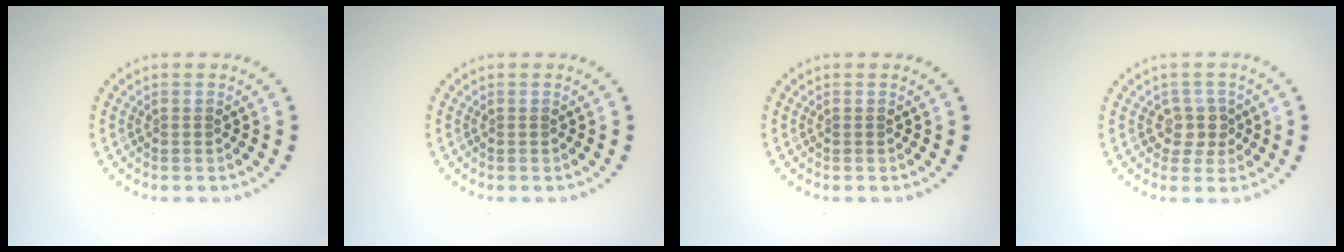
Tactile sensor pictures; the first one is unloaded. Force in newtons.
{"total": 0.0}
{"total": 0.0}
{"total": 2.1, "press": 1.7, "slide": 1.2}